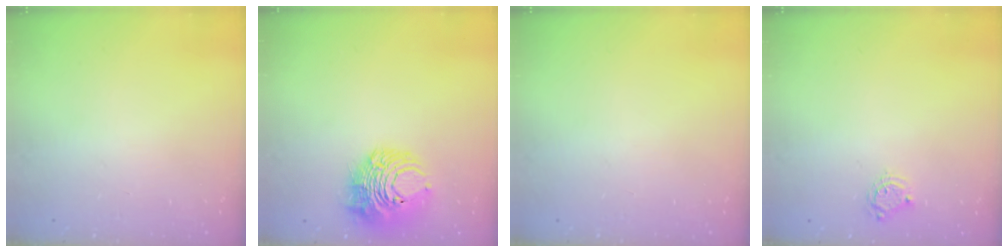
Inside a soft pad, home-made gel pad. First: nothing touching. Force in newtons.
{"total": 11.4, "press": 11.3, "slide": 0.6}
{"total": 0.0}
{"total": 5.0, "press": 5.0, "slide": 0.4}